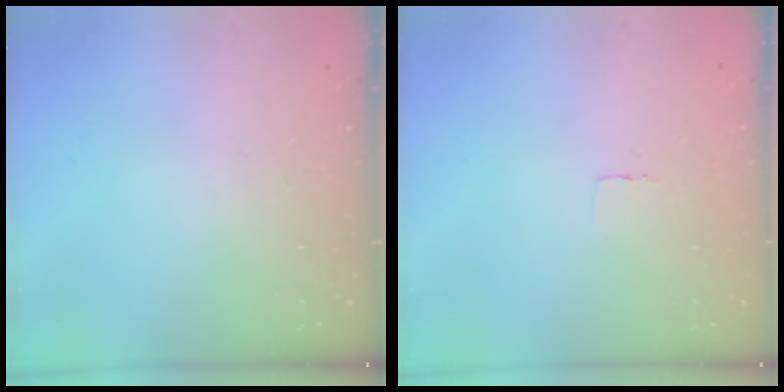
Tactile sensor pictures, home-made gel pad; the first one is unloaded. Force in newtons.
{"total": 2.3, "press": 2.3, "slide": 0.1}